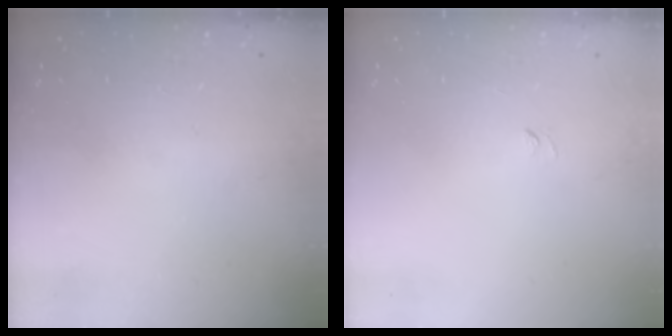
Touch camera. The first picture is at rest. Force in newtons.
{"total": 3.3, "press": 3.1, "slide": 1.0}